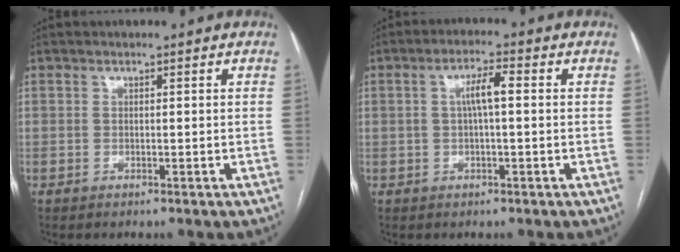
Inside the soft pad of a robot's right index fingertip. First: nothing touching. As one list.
[{"total": 4.1, "force": [0.3, 0.9, 4.0], "torque": [-0.075, 0.016, 0.005]}]